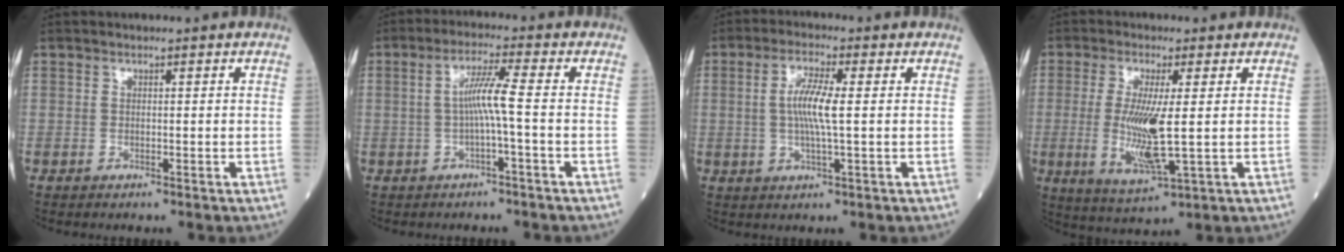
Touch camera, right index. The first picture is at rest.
{"total": 4.9, "force": [-0.6, -0.6, 4.9], "torque": [-0.094, 0.012, -0.010]}
{"total": 6.1, "force": [0.4, 0.4, 6.1], "torque": [-0.123, 0.001, 0.005]}
{"total": 9.2, "force": [-0.2, 1.1, 9.1], "torque": [-0.199, -0.024, 0.001]}